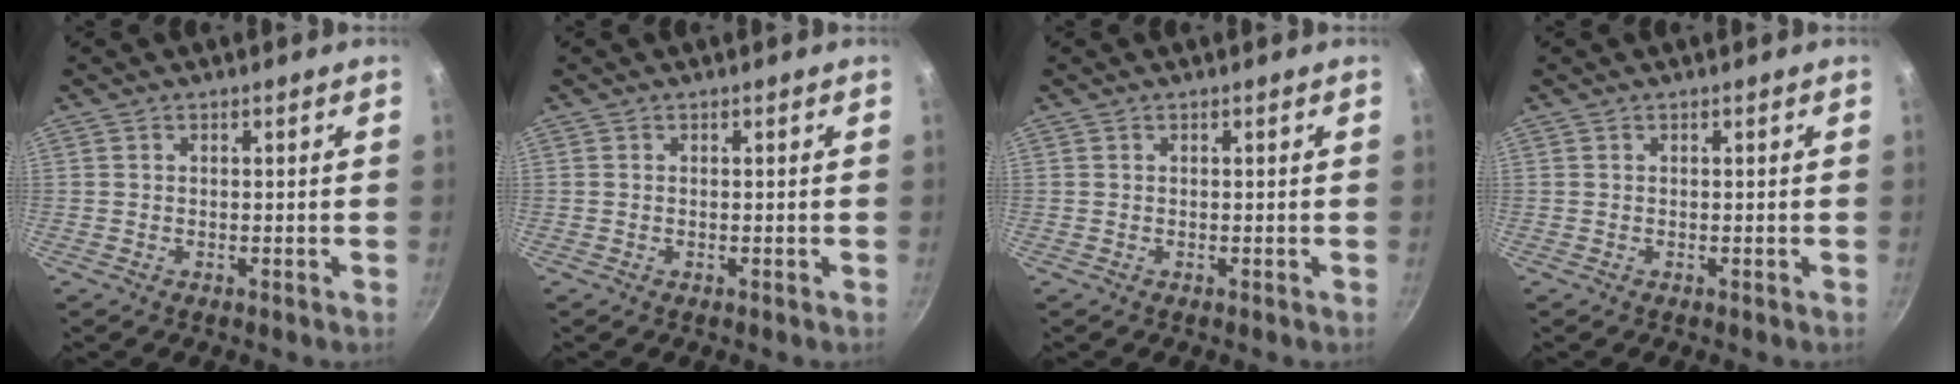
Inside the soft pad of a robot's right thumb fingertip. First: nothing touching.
{"total": 0.0}
{"total": 0.0}
{"total": 0.0}